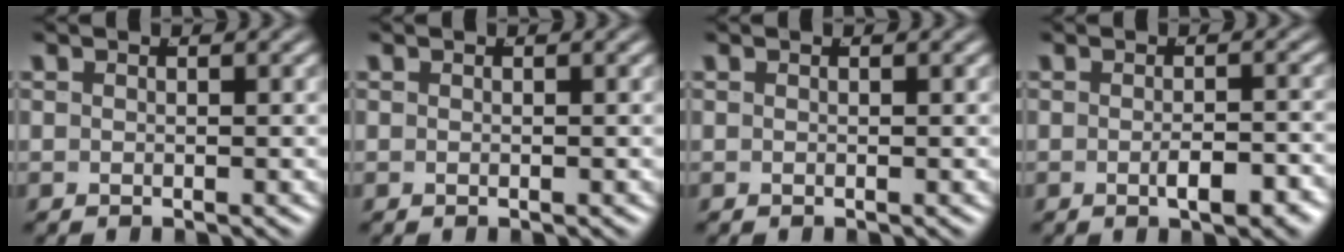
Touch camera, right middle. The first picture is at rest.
{"total": 0.0}
{"total": 0.0}
{"total": 2.3, "force": [-1.5, 0.6, 1.7], "torque": [-0.021, 0.002, -0.024]}